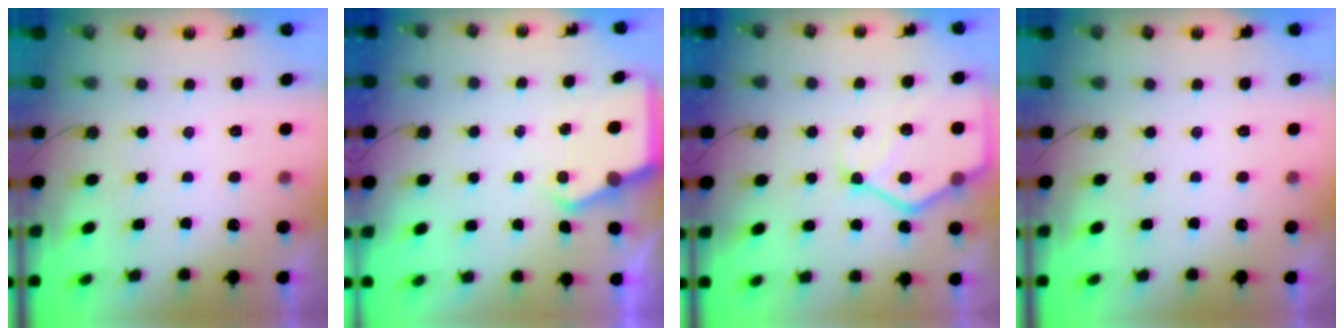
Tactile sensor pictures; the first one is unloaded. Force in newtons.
{"total": 3.9, "press": 3.9, "slide": 0.5}
{"total": 13.6, "press": 13.5, "slide": 1.4}
{"total": 0.0}